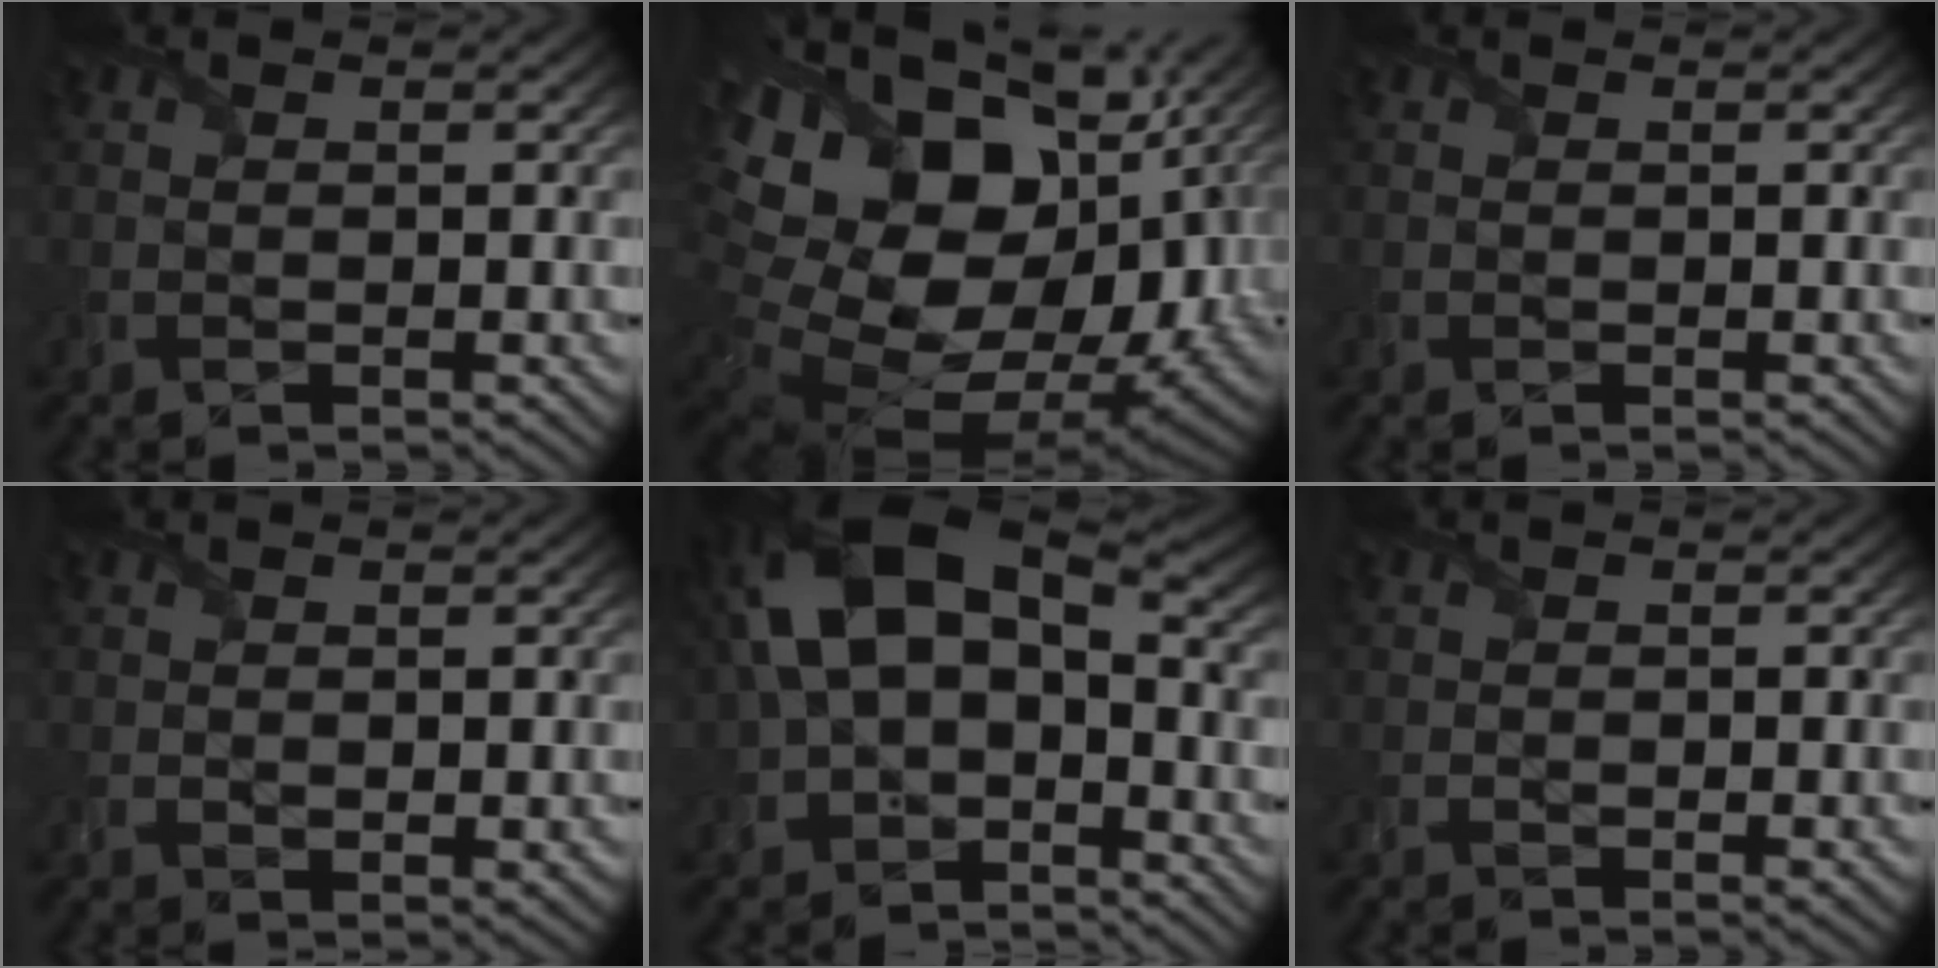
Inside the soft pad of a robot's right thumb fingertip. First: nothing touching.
{"total": 21.8, "force": [3.4, 14.0, 16.3], "torque": [-0.343, -0.028, 0.103]}
{"total": 0.0}
{"total": 1.1, "force": [-0.2, 0.6, 0.9], "torque": [-0.016, -0.006, 0.002]}
{"total": 13.1, "force": [0.0, 8.1, 10.3], "torque": [-0.216, 0.006, -0.010]}
{"total": 1.2, "force": [-0.8, 0.3, 0.9], "torque": [-0.015, -0.004, -0.011]}